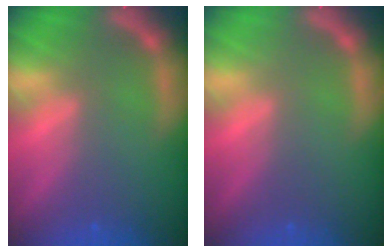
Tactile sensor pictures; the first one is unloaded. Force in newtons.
{"total": 0.0}